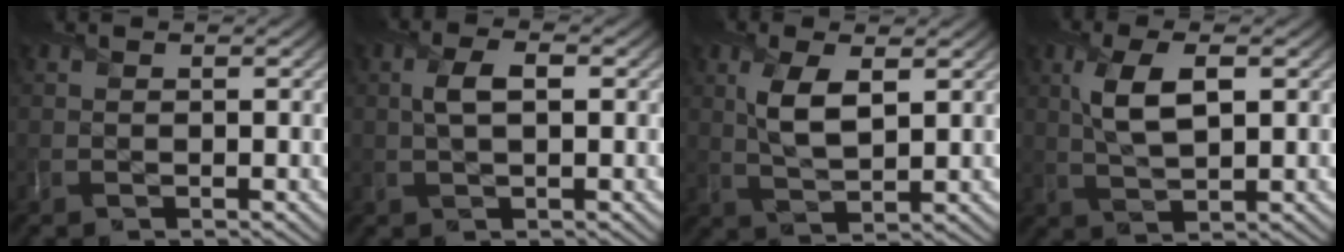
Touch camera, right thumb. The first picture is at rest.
{"total": 3.0, "force": [0.5, 1.2, 2.7], "torque": [-0.056, 0.005, 0.006]}
{"total": 5.4, "force": [1.6, 2.2, 4.6], "torque": [-0.103, -0.003, 0.035]}
{"total": 5.8, "force": [1.5, 2.2, 5.2], "torque": [-0.111, 0.004, 0.031]}